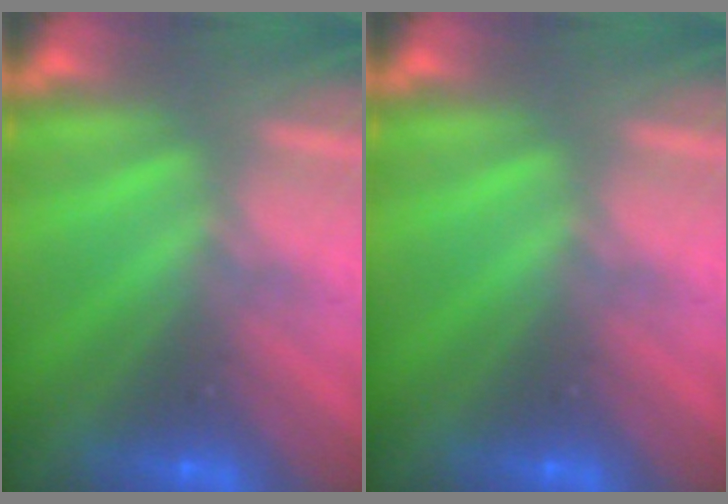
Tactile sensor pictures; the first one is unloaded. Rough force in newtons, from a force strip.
{"total": 0.0}